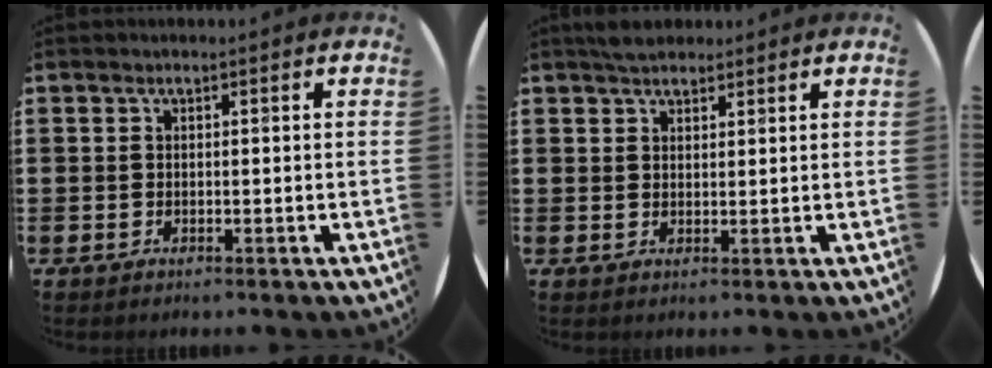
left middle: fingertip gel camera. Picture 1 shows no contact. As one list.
[{"total": 2.5, "force": [2.3, 1.0, 0.4], "torque": [-0.004, 0.003, 0.043]}]